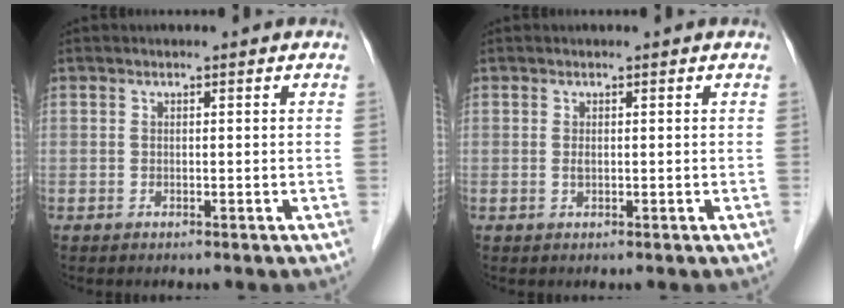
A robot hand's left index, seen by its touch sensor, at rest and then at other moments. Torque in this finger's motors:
{"motor_torque": [0.31, 0.18, -0.03, 0.00]}